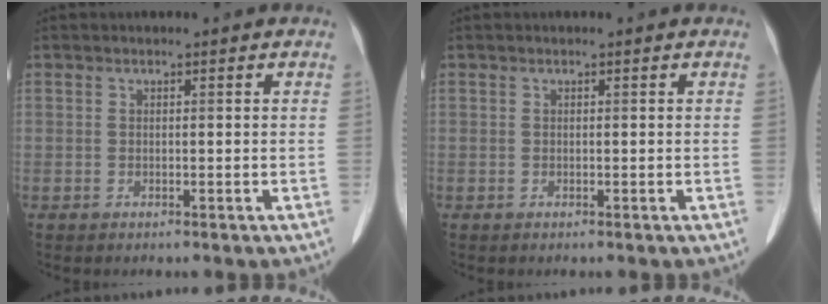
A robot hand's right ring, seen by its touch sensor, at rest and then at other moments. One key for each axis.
{"total": 0.0}